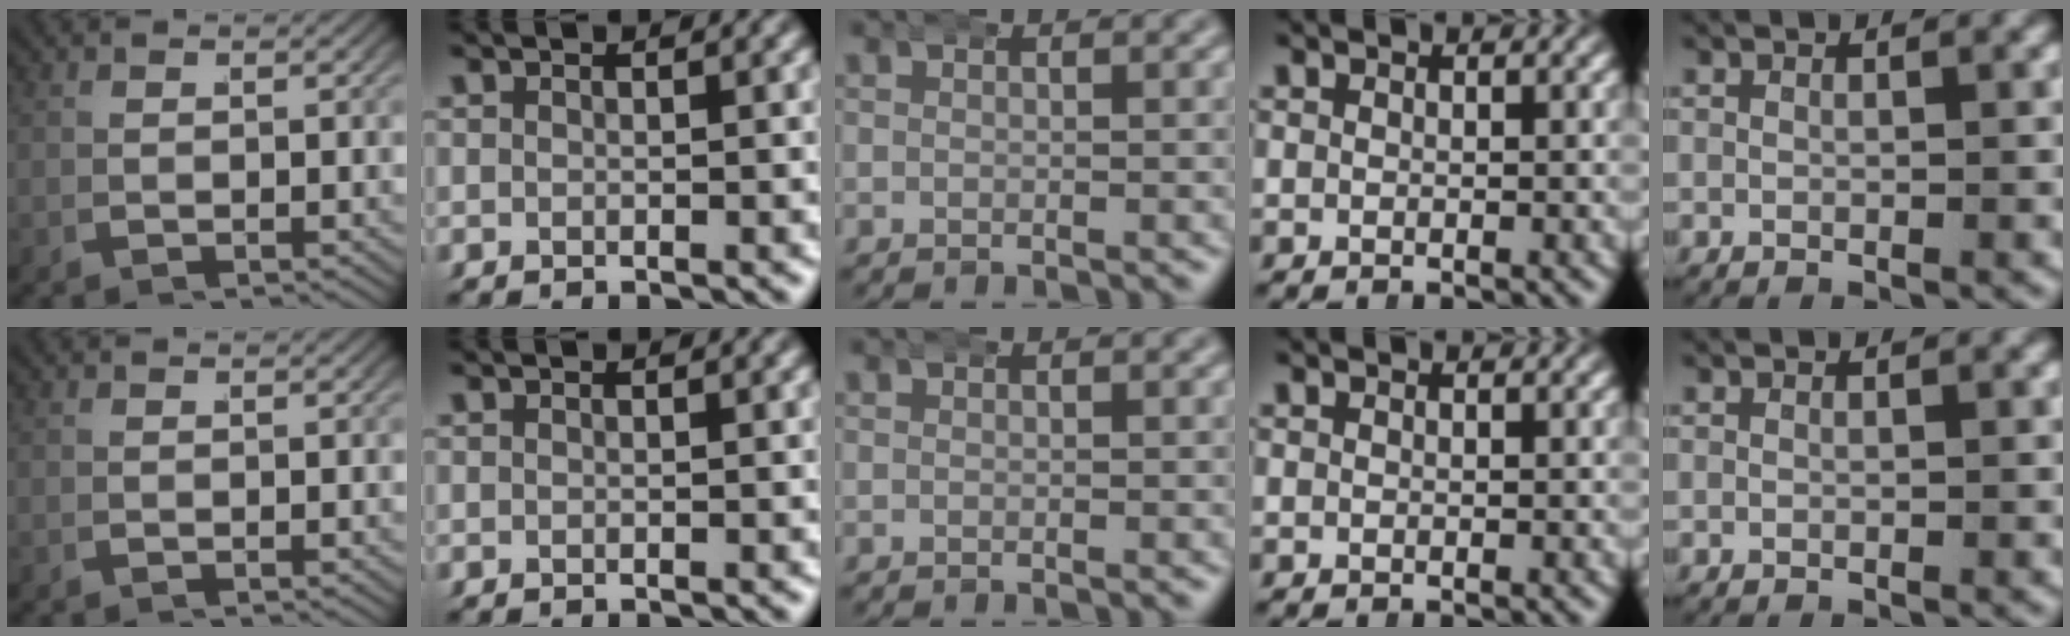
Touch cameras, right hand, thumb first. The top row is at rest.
{}